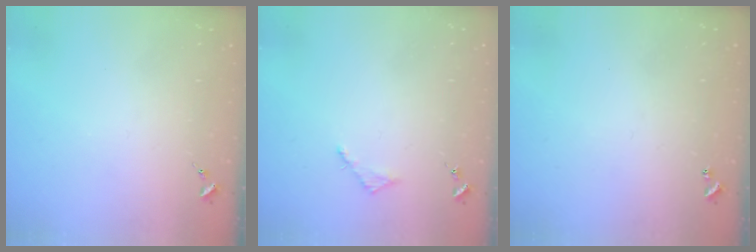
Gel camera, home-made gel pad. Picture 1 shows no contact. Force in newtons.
{"total": 2.8, "press": 2.7, "slide": 0.3}
{"total": 1.0, "press": 1.0, "slide": 0.2}